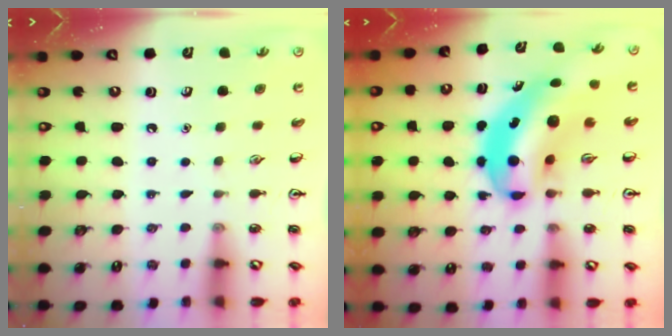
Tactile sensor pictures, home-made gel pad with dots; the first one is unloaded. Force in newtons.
{"total": 10.3, "press": 9.8, "slide": 3.1}